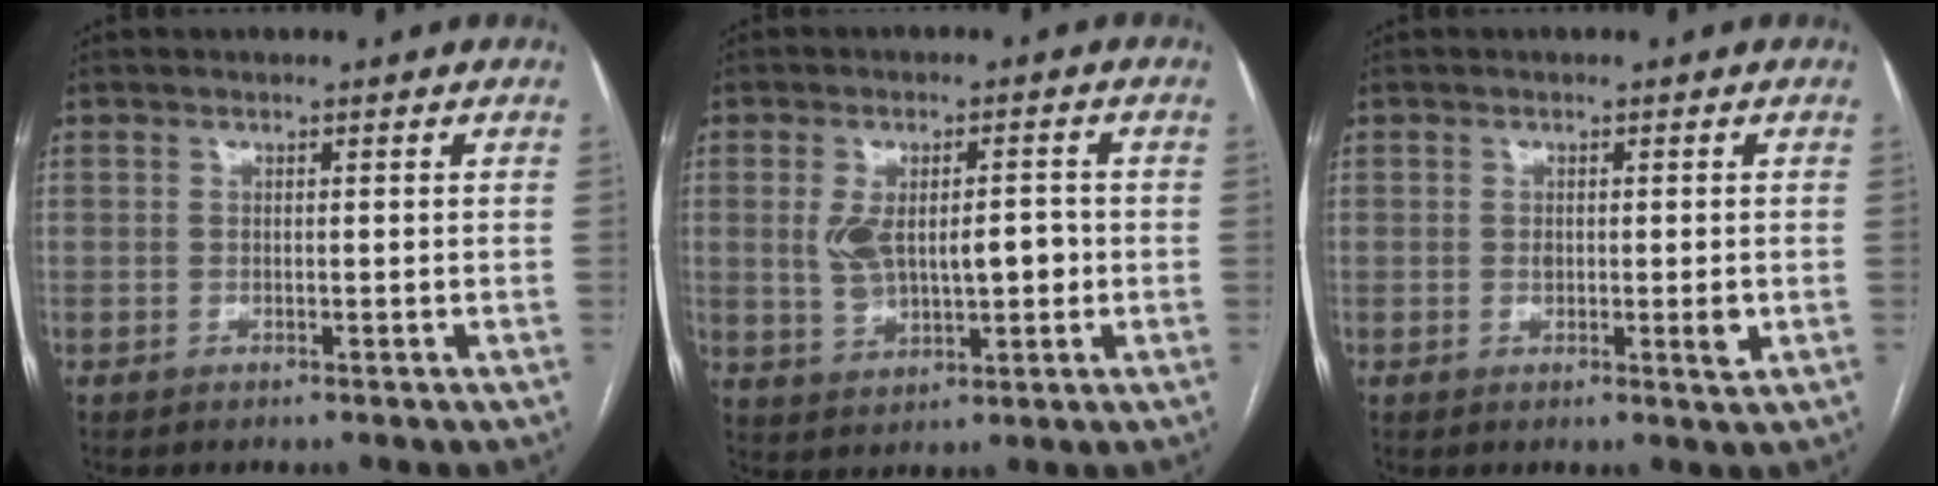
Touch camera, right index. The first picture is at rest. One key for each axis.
{"total": 8.4, "fx": 0.0, "fy": 4.2, "fz": 7.4, "tx": -0.132, "ty": 0.017, "tz": 0.016}
{"total": 3.2, "fx": -0.3, "fy": 1.1, "fz": 3.0, "tx": -0.046, "ty": -0.006, "tz": -0.003}